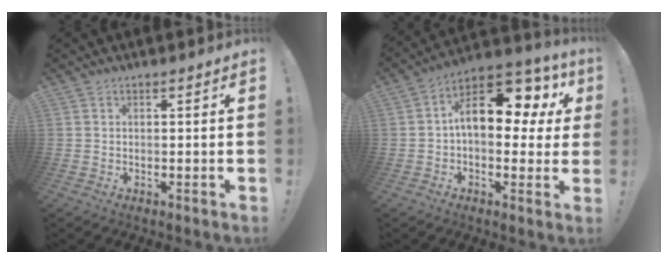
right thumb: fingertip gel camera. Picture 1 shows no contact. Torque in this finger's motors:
{"motor_torque": [0.91, 2.53, 0.76, -0.57, 0.06]}